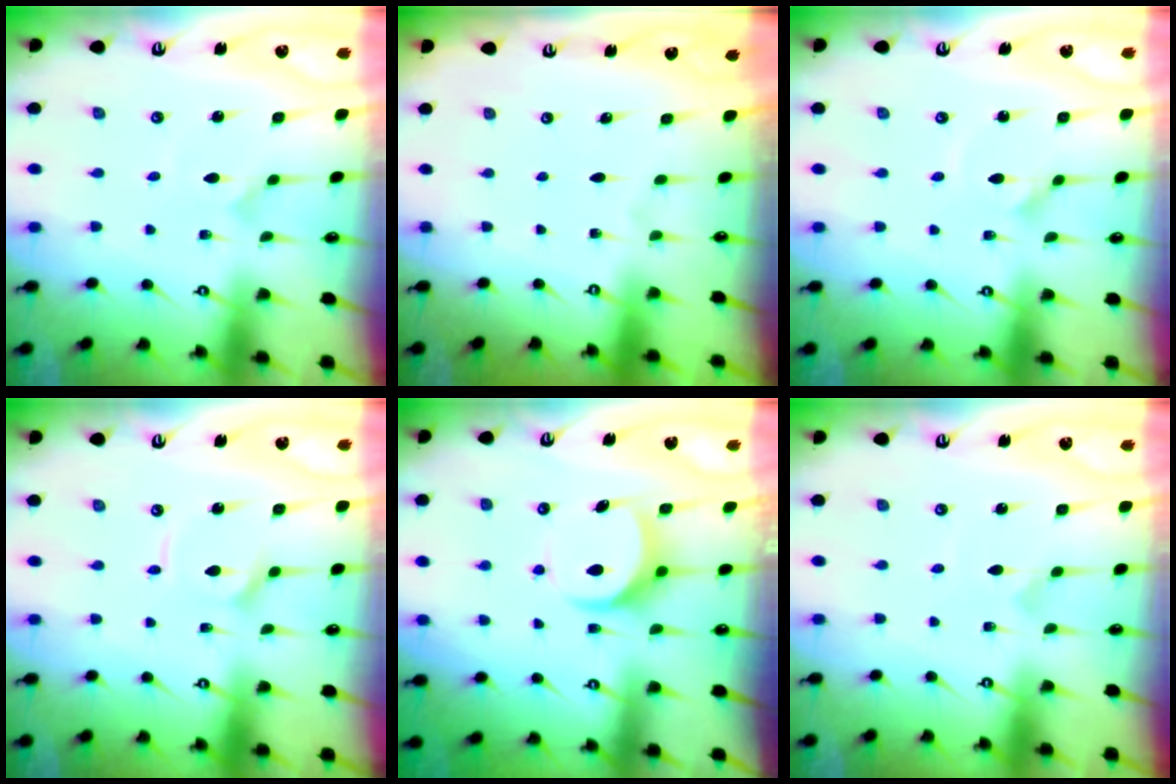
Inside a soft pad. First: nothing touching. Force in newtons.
{"total": 0.0}
{"total": 2.4, "press": 2.4, "slide": 0.1}
{"total": 3.9, "press": 3.9, "slide": 0.4}
{"total": 8.5, "press": 8.4, "slide": 1.0}
{"total": 0.0}